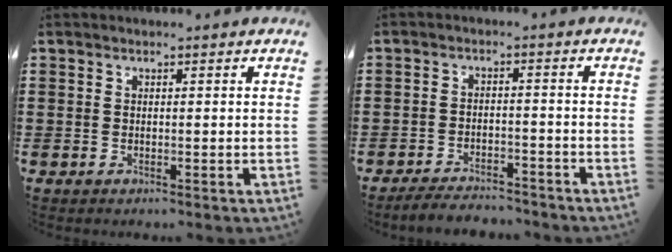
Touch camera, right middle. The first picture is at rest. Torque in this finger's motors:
{"motor_torque": [2.13, 0.00, 0.03, -0.01]}